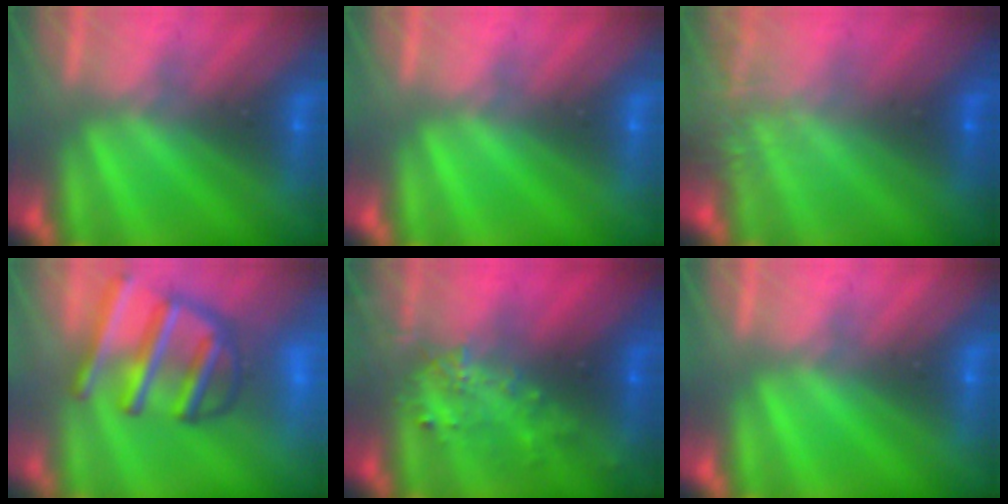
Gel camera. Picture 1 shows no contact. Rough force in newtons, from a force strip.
{"total": 0.0}
{"total": 5.5}
{"total": 6.5}
{"total": 3.2}
{"total": 0.0}